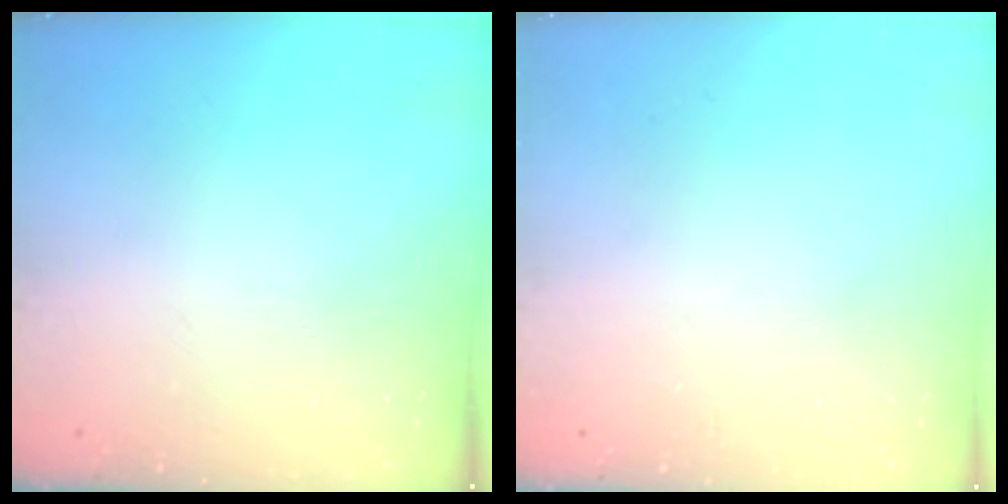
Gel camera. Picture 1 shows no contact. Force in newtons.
{"total": 2.7, "press": 2.7, "slide": 0.2}